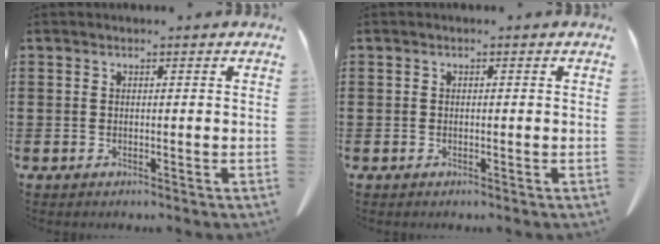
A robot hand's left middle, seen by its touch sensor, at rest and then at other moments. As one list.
[{"total": 0.0}]